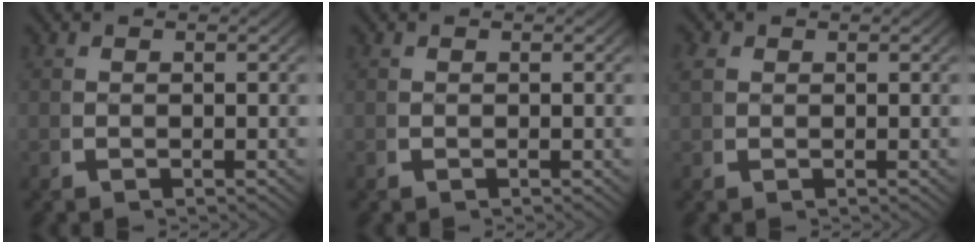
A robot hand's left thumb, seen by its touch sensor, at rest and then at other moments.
{"total": 0.0}
{"total": 1.1, "force": [0.7, 0.8, 0.4], "torque": [-0.014, -0.003, 0.018]}